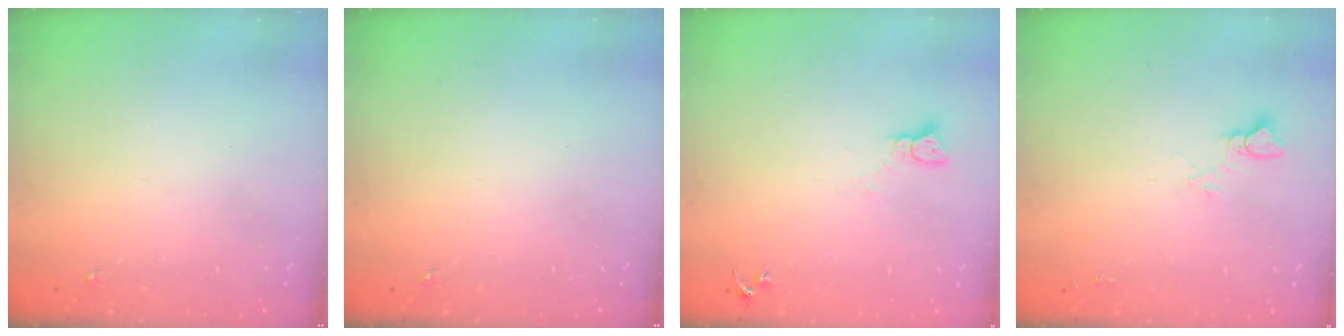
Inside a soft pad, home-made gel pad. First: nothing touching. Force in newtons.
{"total": 0.0}
{"total": 2.3, "press": 2.3, "slide": 0.2}
{"total": 6.0, "press": 6.0, "slide": 0.4}